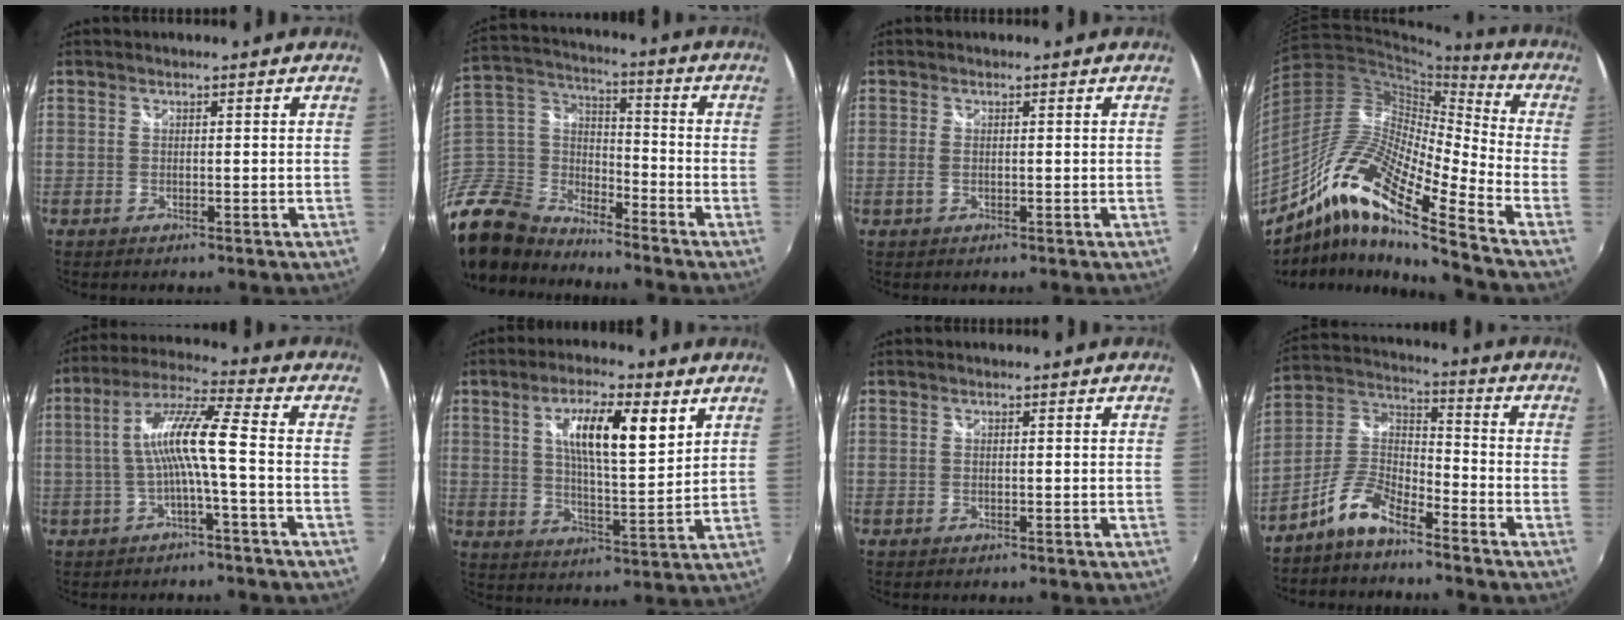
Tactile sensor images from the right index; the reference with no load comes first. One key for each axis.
{"total": 17.2, "fx": -13.8, "fy": 8.8, "fz": 5.5, "tx": -0.165, "ty": 0.019, "tz": -0.272}
{"total": 1.3, "fx": -0.1, "fy": 0.6, "fz": 1.1, "tx": -0.026, "ty": -0.001, "tz": -0.002}
{"total": 17.5, "fx": -11.2, "fy": 2.2, "fz": 13.3, "tx": -0.238, "ty": -0.009, "tz": -0.231}
{"total": 9.6, "fx": -1.8, "fy": 0.1, "fz": 9.4, "tx": -0.191, "ty": 0.016, "tz": -0.029}
{"total": 12.2, "fx": 5.1, "fy": 3.1, "fz": 10.7, "tx": -0.183, "ty": 0.005, "tz": 0.085}
{"total": 0.0}
{"total": 8.9, "fx": -6.4, "fy": 3.0, "fz": 5.4, "tx": -0.132, "ty": 0.021, "tz": -0.129}